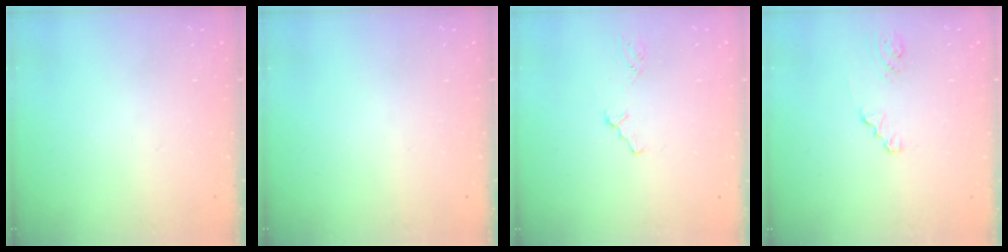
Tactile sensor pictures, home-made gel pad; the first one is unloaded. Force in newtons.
{"total": 0.0}
{"total": 0.0}
{"total": 2.4, "press": 2.4, "slide": 0.3}